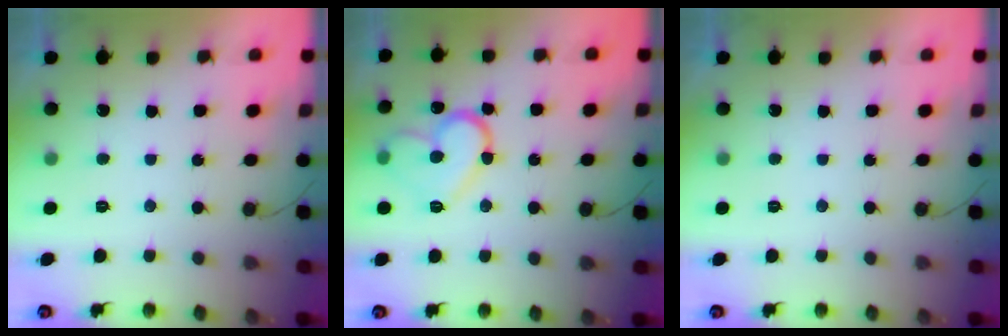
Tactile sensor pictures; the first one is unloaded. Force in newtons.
{"total": 14.1, "press": 14.1, "slide": 1.1}
{"total": 0.0}